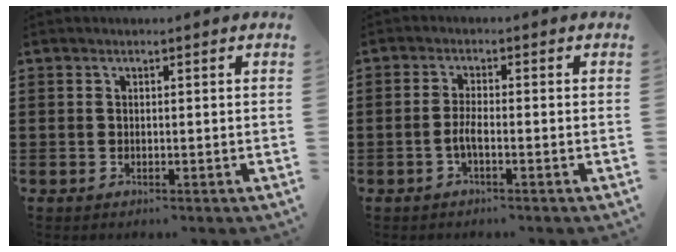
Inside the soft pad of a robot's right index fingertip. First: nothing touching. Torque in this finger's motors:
{"motor_torque": [2.14, 0.00, 0.06, 0.03]}